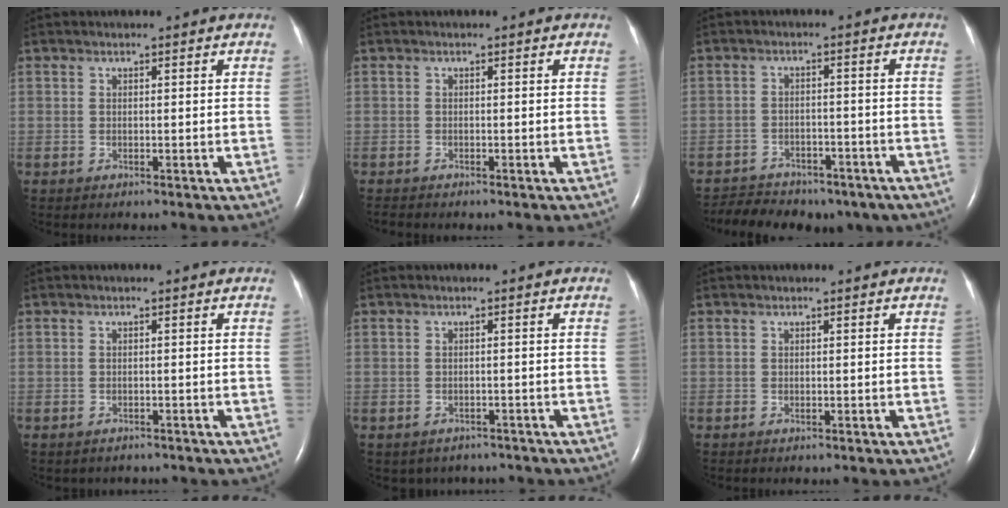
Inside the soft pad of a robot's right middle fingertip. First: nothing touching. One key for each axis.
{"total": 1.6, "fx": -1.4, "fy": 0.2, "fz": 0.6, "tx": -0.015, "ty": -0.005, "tz": -0.019}
{"total": 13.3, "fx": -10.3, "fy": 6.7, "fz": 5.0, "tx": -0.101, "ty": 0.007, "tz": -0.128}
{"total": 1.7, "fx": -1.5, "fy": 0.9, "fz": 0.2, "tx": -0.010, "ty": 0.000, "tz": -0.016}
{"total": 4.9, "fx": -4.0, "fy": 2.8, "fz": 0.6, "tx": -0.002, "ty": 0.013, "tz": -0.043}
{"total": 0.0}